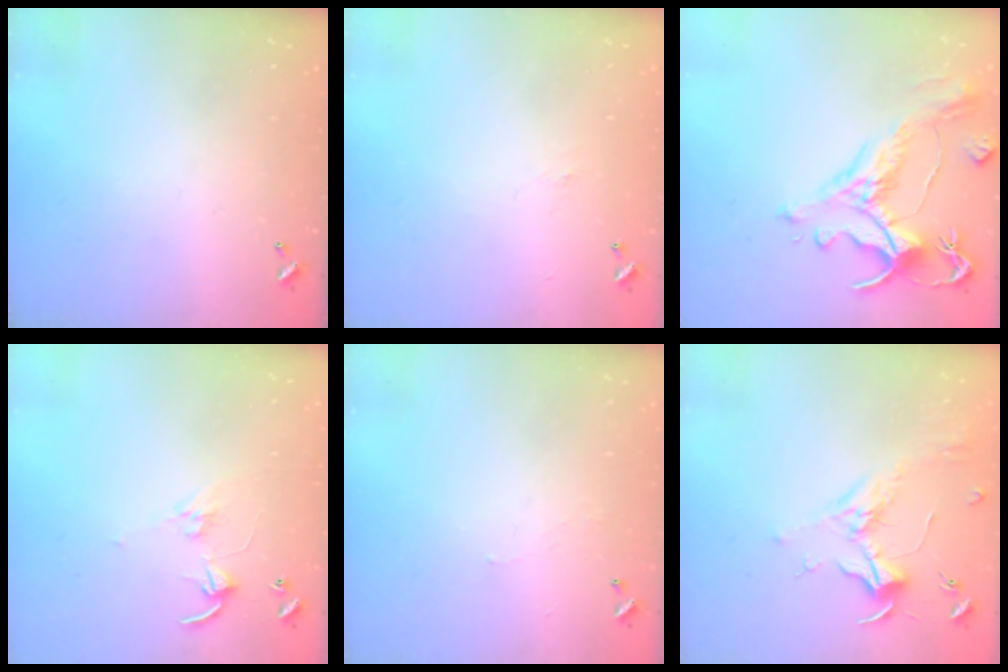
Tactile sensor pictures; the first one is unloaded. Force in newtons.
{"total": 1.8, "press": 1.7, "slide": 0.6}
{"total": 1.6, "press": 0.8, "slide": 1.4}
{"total": 3.2, "press": 3.2, "slide": 0.0}
{"total": 2.1, "press": 2.1, "slide": 0.6}
{"total": 1.8, "press": 1.7, "slide": 0.7}